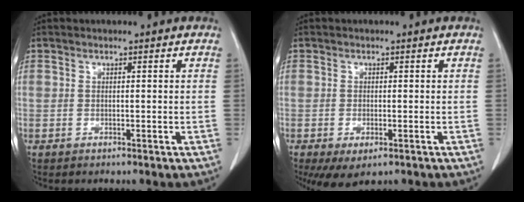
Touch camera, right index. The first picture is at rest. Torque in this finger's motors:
{"motor_torque": [0.86, -0.79, 0.37, 0.09]}